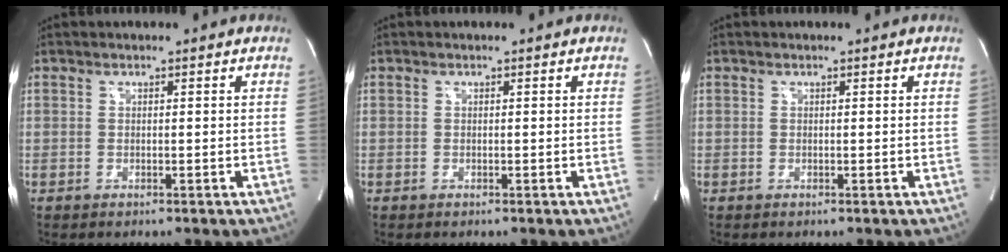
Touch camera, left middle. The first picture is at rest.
{"total": 0.0}
{"total": 0.0}